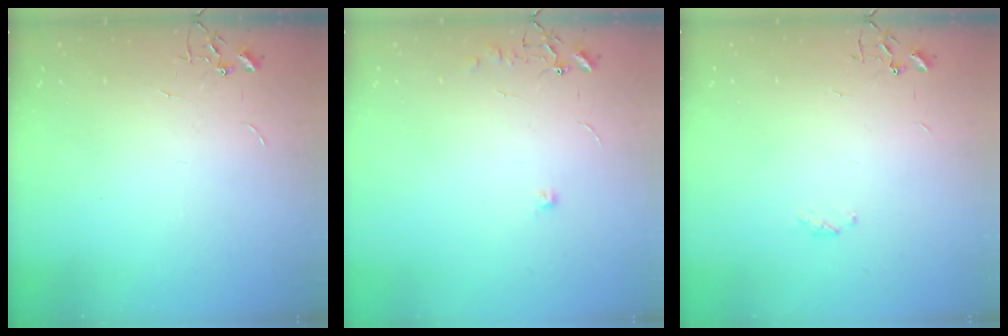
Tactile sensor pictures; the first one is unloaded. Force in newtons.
{"total": 6.2, "press": 6.1, "slide": 0.7}
{"total": 3.6, "press": 3.5, "slide": 1.1}